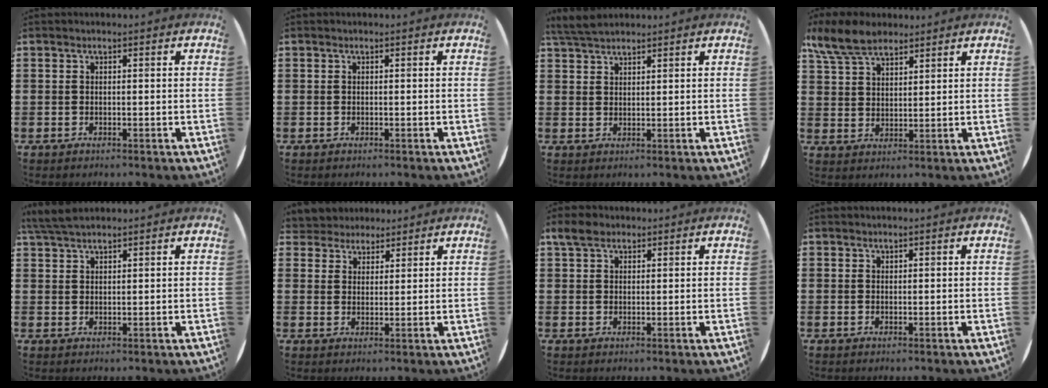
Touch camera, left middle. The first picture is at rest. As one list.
[{"total": 0.0}, {"total": 3.9, "force": [3.5, 0.9, 1.4], "torque": [-0.034, 0.000, 0.066]}, {"total": 7.4, "force": [6.1, 2.8, 3.0], "torque": [-0.077, -0.005, 0.116]}, {"total": 3.6, "force": [3.2, 0.7, 1.6], "torque": [-0.037, 0.003, 0.060]}, {"total": 4.0, "force": [3.7, 1.5, -0.5], "torque": [-0.006, -0.002, 0.072]}, {"total": 2.1, "force": [1.4, 1.1, 0.9], "torque": [-0.005, 0.003, 0.022]}, {"total": 0.0}]